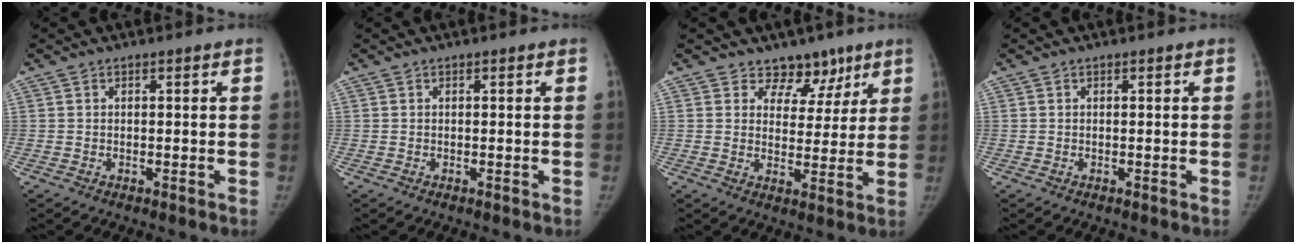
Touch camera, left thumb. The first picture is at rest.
{"total": 0.0}
{"total": 6.9, "force": [5.0, 4.7, 1.4], "torque": [0.027, -0.028, 0.075]}
{"total": 0.0}